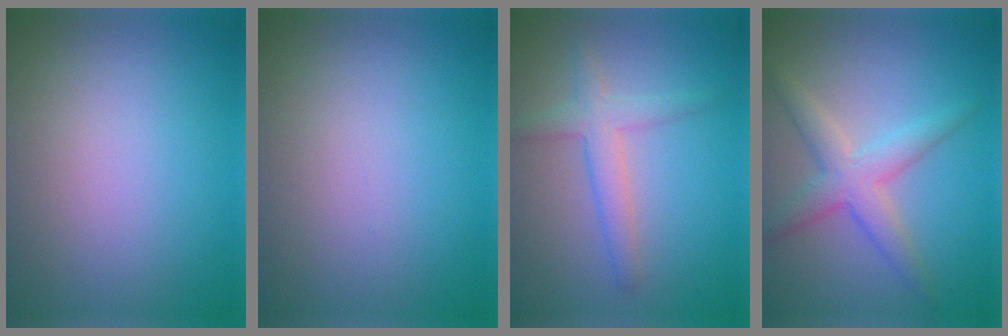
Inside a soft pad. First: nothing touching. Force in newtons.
{"total": 0.0}
{"total": 2.8, "press": 2.8, "slide": 0.2}
{"total": 3.9, "press": 3.9, "slide": 0.2}